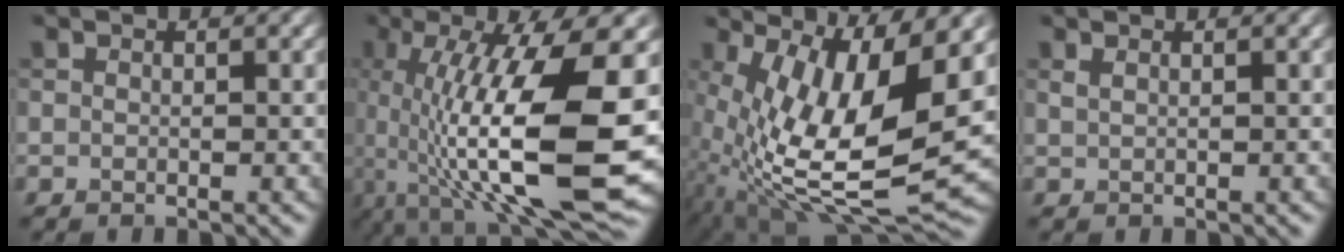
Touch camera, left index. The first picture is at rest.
{"total": 14.7, "force": [-1.9, 4.0, 14.0], "torque": [-0.245, -0.005, -0.021]}
{"total": 14.6, "force": [0.4, 4.9, 13.8], "torque": [-0.263, -0.017, 0.022]}
{"total": 0.8, "force": [0.5, 0.3, 0.5], "torque": [-0.009, 0.002, 0.011]}